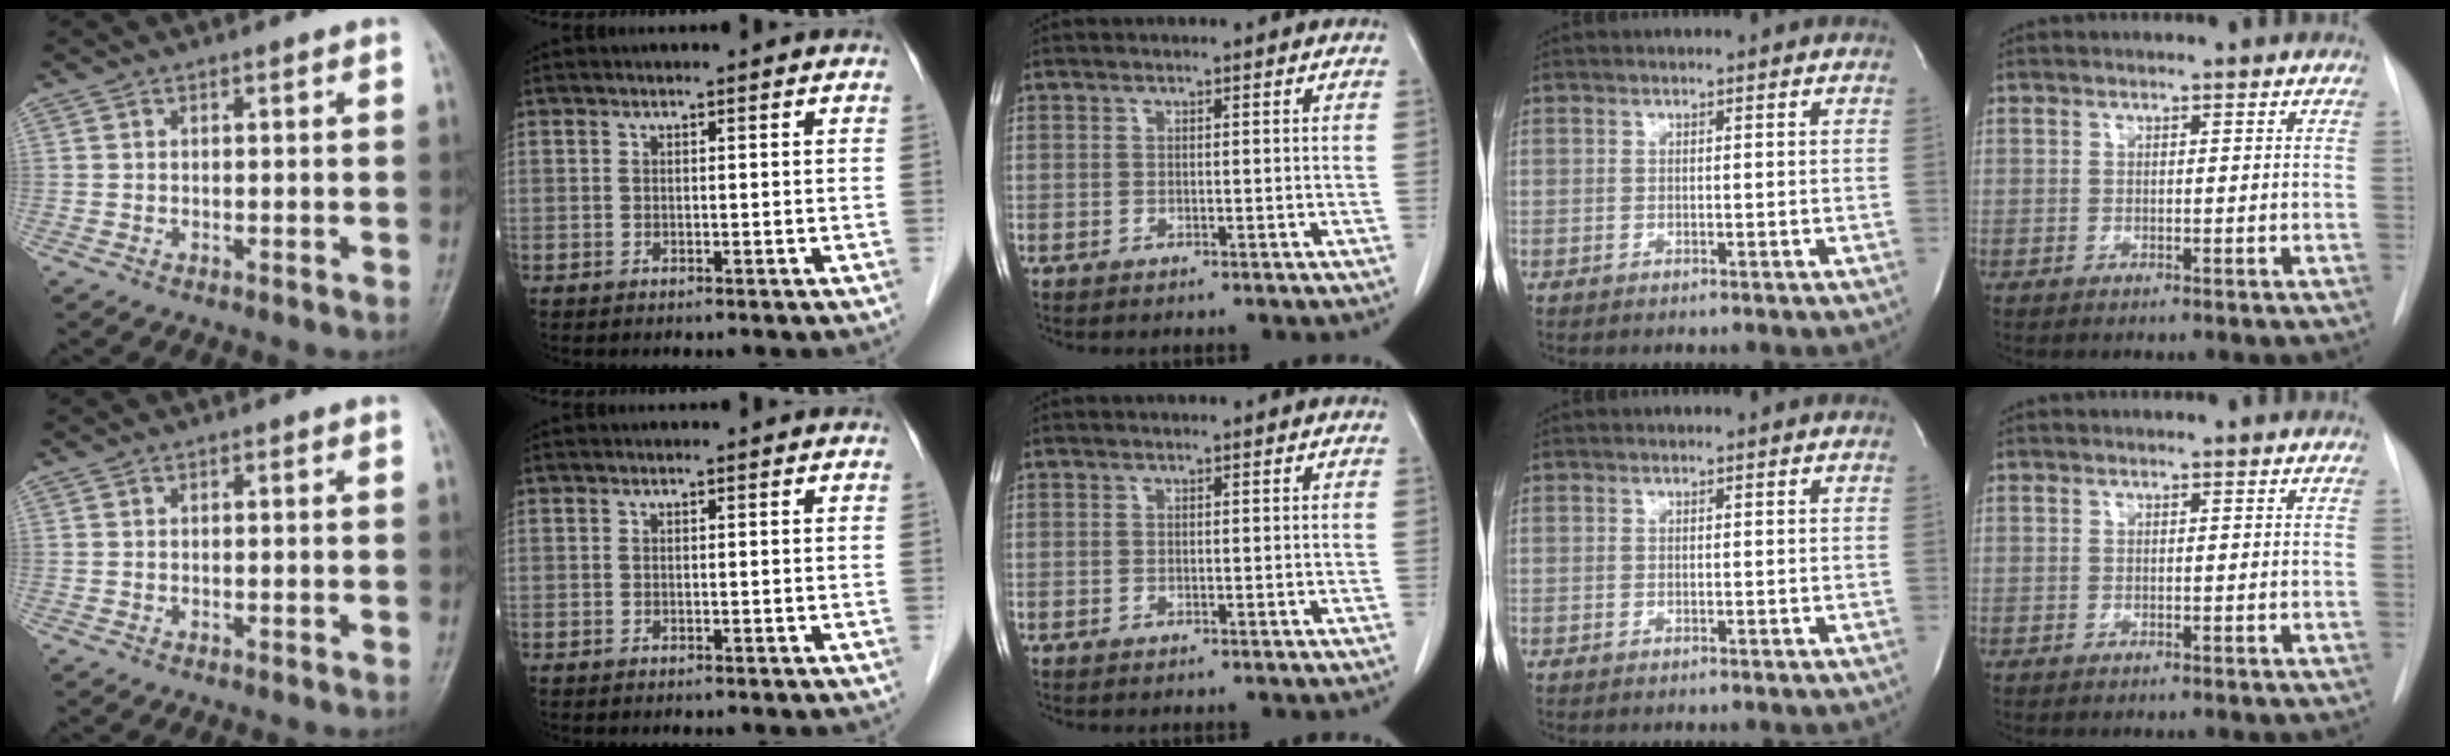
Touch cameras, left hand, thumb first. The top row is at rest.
{}